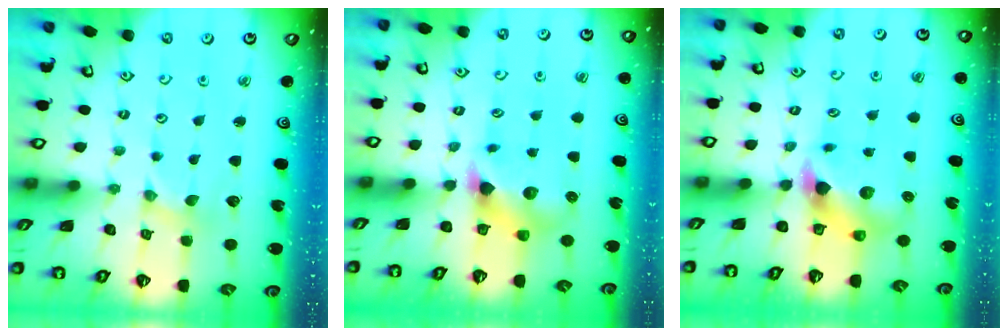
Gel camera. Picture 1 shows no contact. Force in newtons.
{"total": 6.8, "press": 6.8, "slide": 0.7}
{"total": 7.3, "press": 7.3, "slide": 0.9}